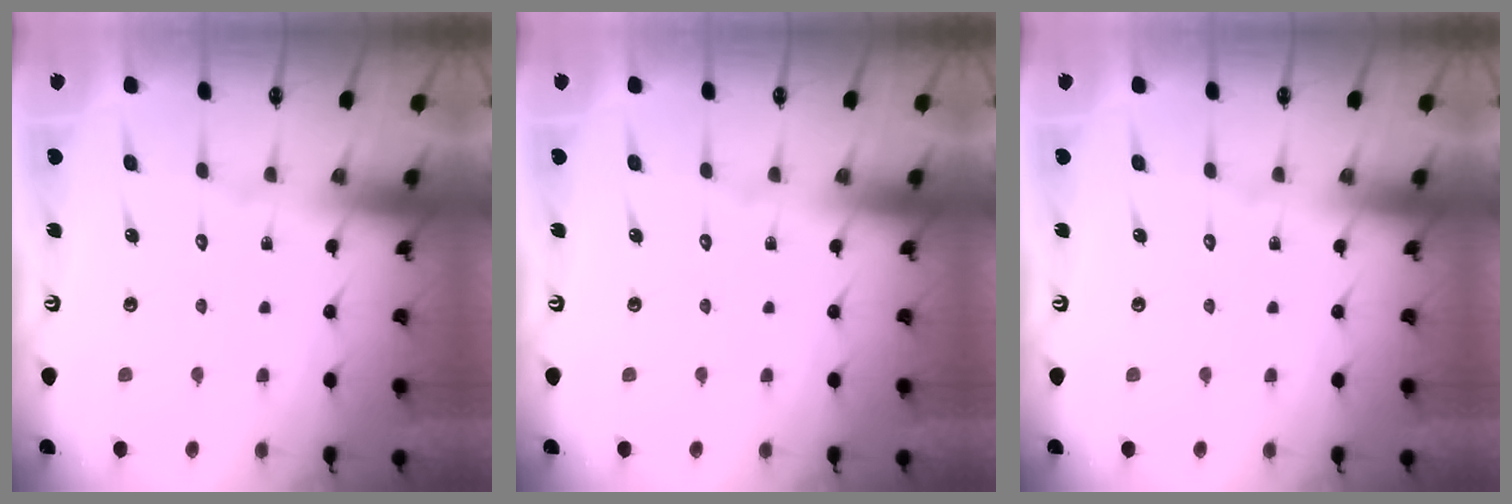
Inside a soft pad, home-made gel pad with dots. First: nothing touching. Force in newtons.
{"total": 0.0}
{"total": 0.0}